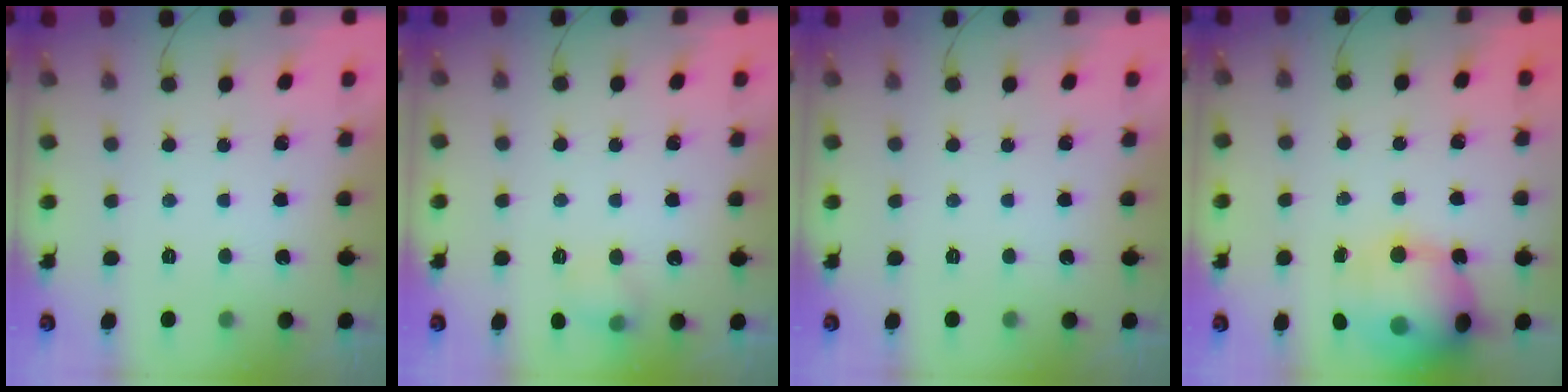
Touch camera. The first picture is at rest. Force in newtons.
{"total": 6.0, "press": 5.8, "slide": 1.6}
{"total": 0.0}
{"total": 17.9, "press": 16.9, "slide": 5.7}